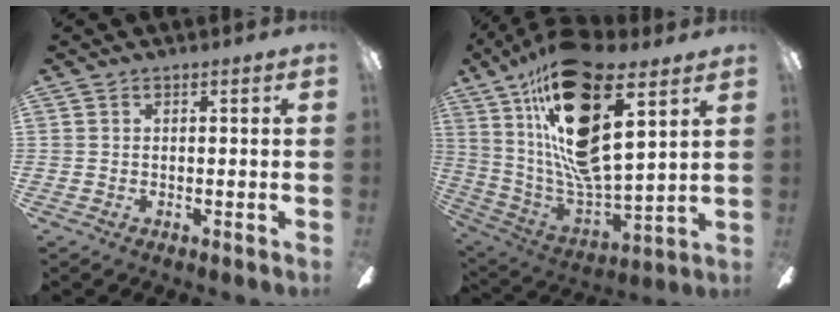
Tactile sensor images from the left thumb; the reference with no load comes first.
{"total": 22.5, "force": [12.3, 7.6, 17.2], "torque": [-0.339, -0.067, 0.207]}